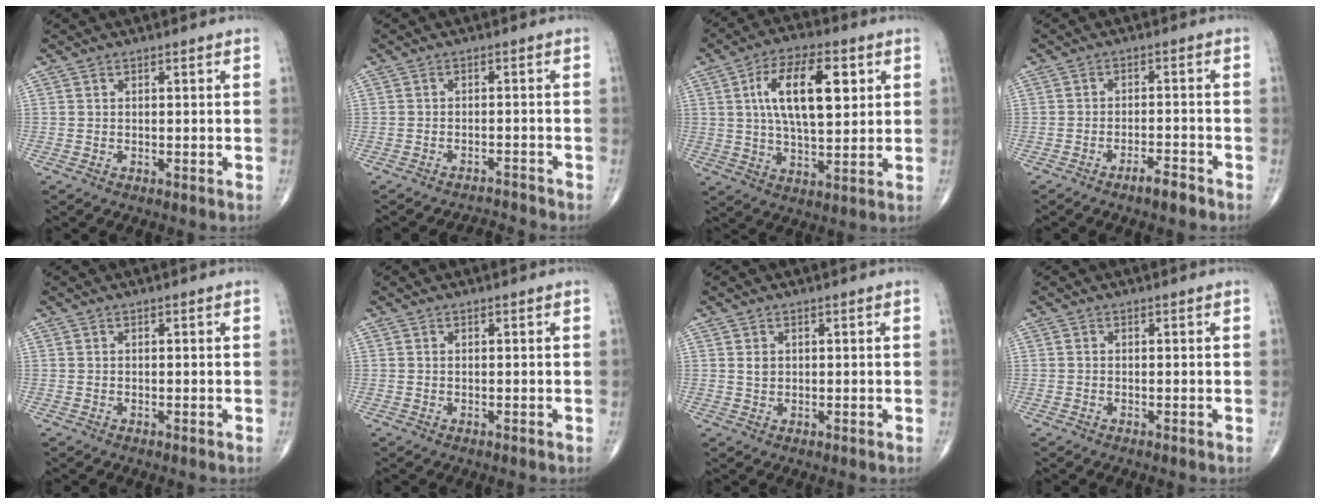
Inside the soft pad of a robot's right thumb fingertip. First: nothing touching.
{"total": 3.3, "force": [-3.1, -0.4, -0.8], "torque": [0.002, 0.026, -0.045]}
{"total": 14.7, "force": [3.9, 6.5, 12.6], "torque": [-0.202, -0.003, 0.066]}
{"total": 3.6, "force": [-2.8, 0.7, 2.2], "torque": [-0.037, 0.017, -0.048]}
{"total": 0.0}
{"total": 0.0}
{"total": 1.6, "force": [0.4, 1.2, 1.0], "torque": [-0.015, -0.002, 0.009]}
{"total": 0.0}